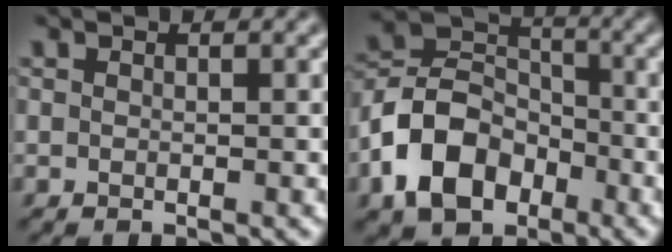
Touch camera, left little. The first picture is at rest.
{"total": 7.9, "force": [-3.7, 5.6, 4.2], "torque": [-0.080, 0.006, -0.082]}